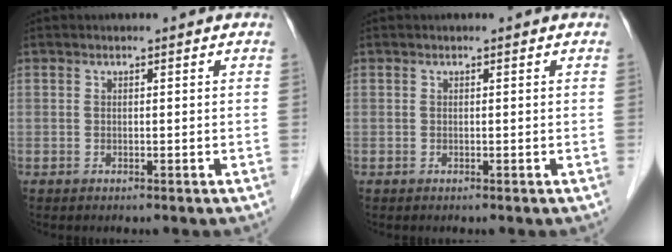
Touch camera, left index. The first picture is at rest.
{"total": 0.0}